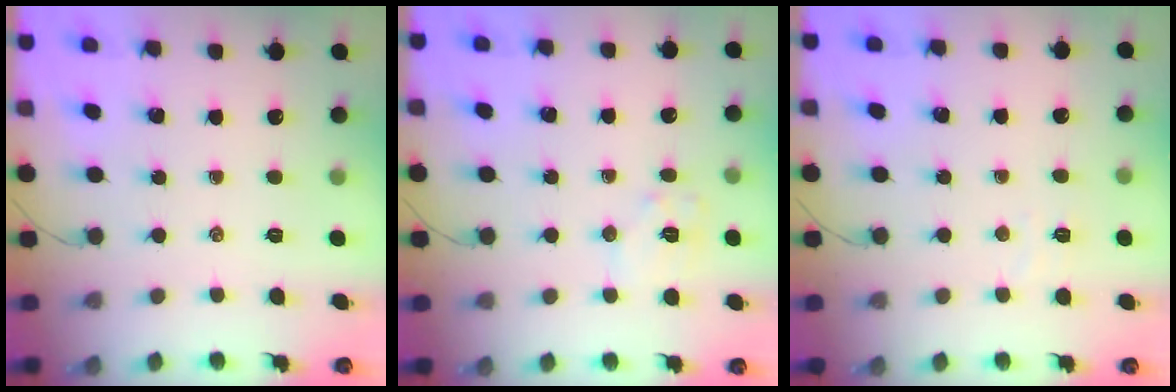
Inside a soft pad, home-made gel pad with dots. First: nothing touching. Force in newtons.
{"total": 7.1, "press": 7.1, "slide": 0.6}
{"total": 3.0, "press": 2.9, "slide": 0.7}